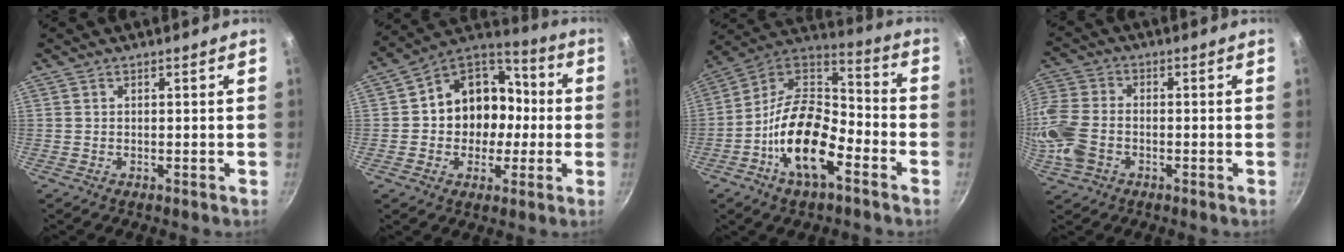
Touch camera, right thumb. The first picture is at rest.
{"total": 15.3, "force": [-0.8, 13.0, 8.0], "torque": [-0.081, 0.046, -0.024]}
{"total": 18.9, "force": [-7.6, 9.4, 14.5], "torque": [-0.239, 0.057, -0.157]}
{"total": 14.4, "force": [-3.7, 10.6, 9.0], "torque": [-0.221, 0.023, -0.087]}